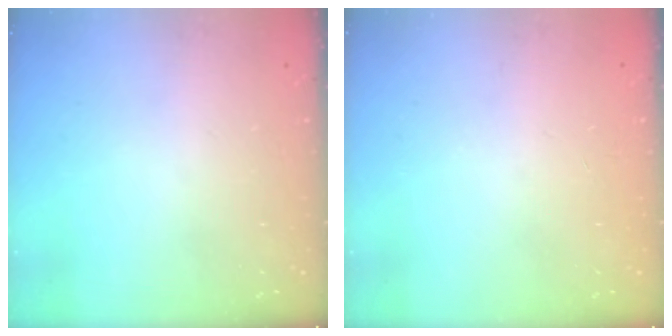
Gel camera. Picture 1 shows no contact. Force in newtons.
{"total": 0.0}